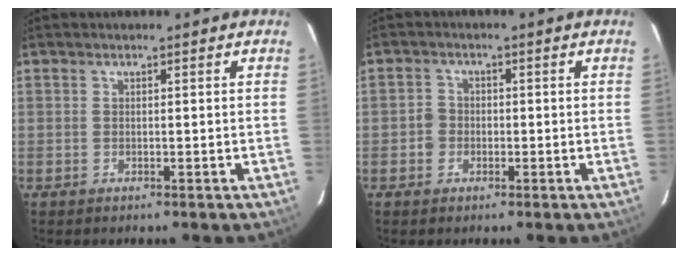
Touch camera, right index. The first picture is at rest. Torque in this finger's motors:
{"motor_torque": [0.21, 0.01, 0.14, 0.03]}